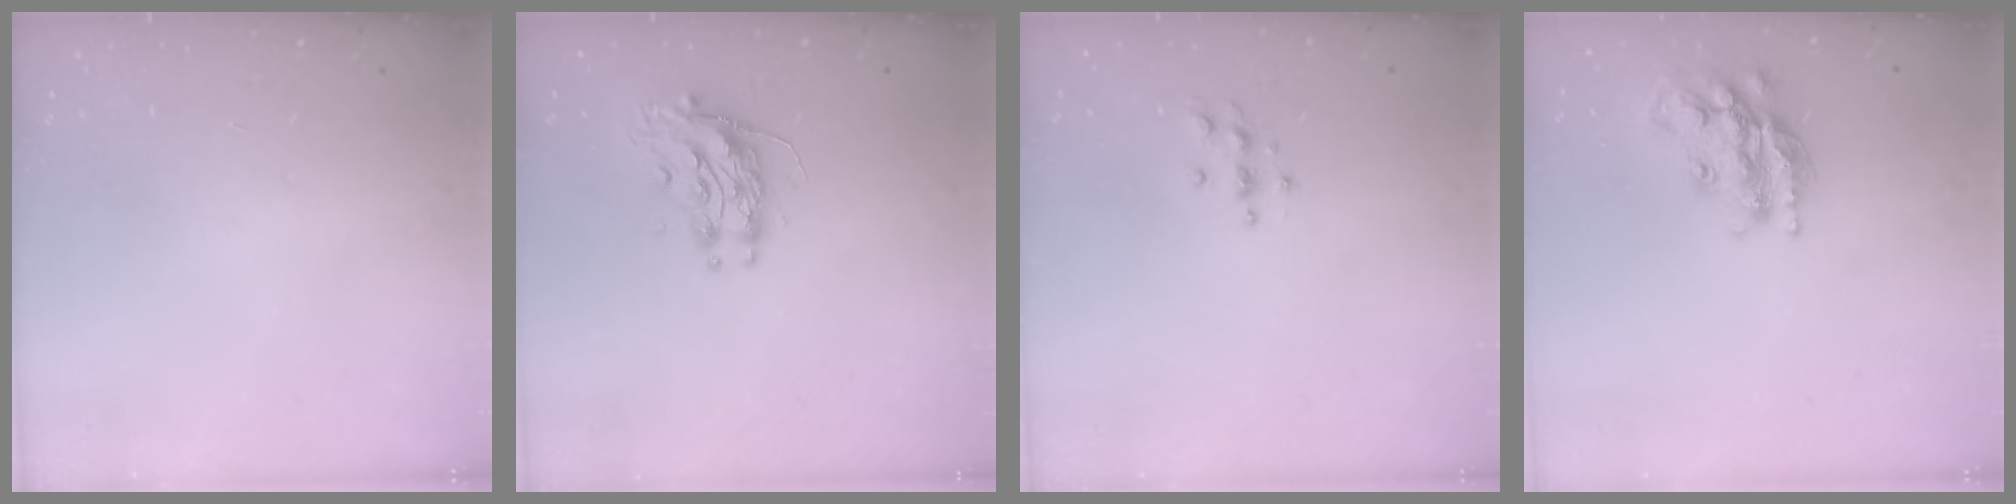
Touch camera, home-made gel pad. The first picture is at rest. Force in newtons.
{"total": 9.6, "press": 9.6, "slide": 0.7}
{"total": 3.7, "press": 3.7, "slide": 0.4}
{"total": 18.6, "press": 18.5, "slide": 1.5}